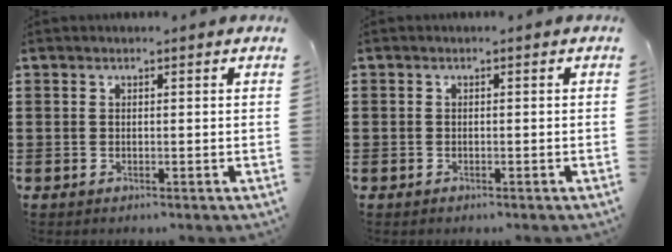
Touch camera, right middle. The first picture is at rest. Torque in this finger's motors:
{"motor_torque": [2.14, 0.00, -0.47, -0.10]}